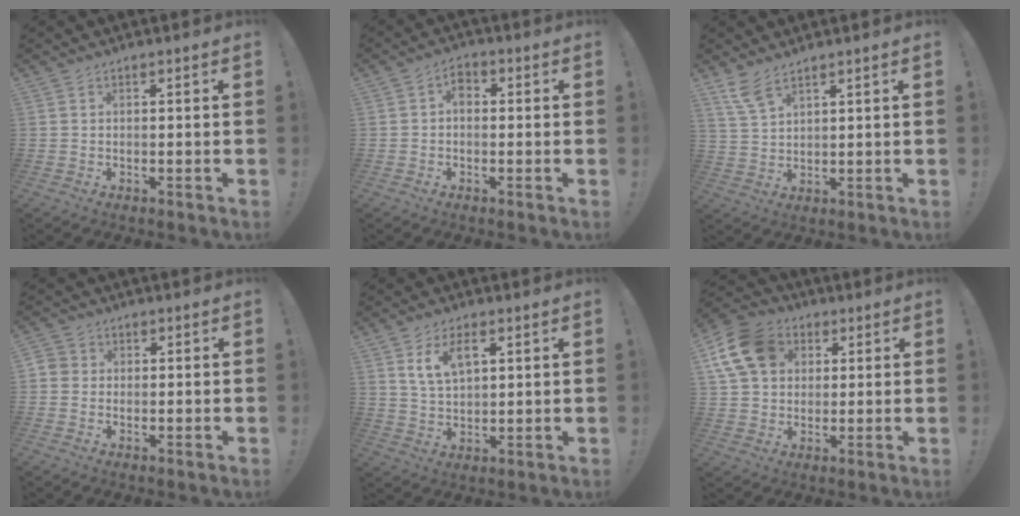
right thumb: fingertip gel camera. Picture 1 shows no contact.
{"total": 3.3, "force": [-0.5, 2.3, 2.3], "torque": [-0.036, 0.008, -0.011]}
{"total": 6.1, "force": [4.6, 1.9, 3.6], "torque": [-0.078, -0.016, 0.087]}
{"total": 2.9, "force": [-0.5, 2.6, 1.1], "torque": [-0.018, 0.009, -0.008]}
{"total": 7.9, "force": [3.7, 4.0, 5.6], "torque": [-0.097, -0.005, 0.066]}
{"total": 14.6, "force": [4.8, 11.6, 7.4], "torque": [-0.127, -0.003, 0.102]}